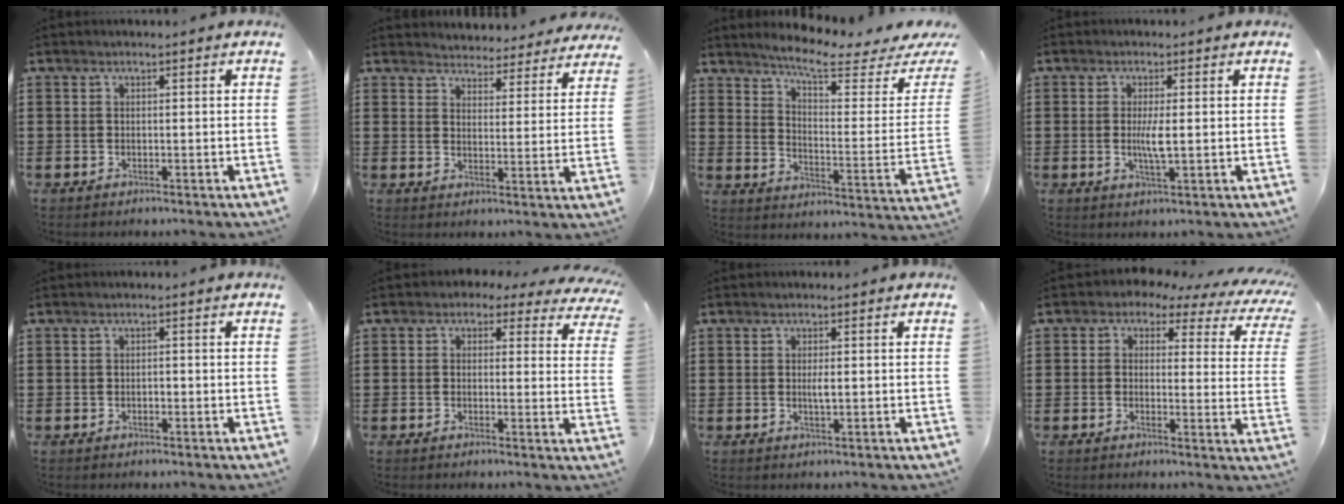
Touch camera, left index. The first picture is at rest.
{"total": 4.2, "force": [4.2, 0.4, -0.2], "torque": [-0.011, -0.031, 0.072]}
{"total": 6.5, "force": [5.2, 0.7, 3.8], "torque": [-0.084, -0.038, 0.080]}
{"total": 3.7, "force": [0.2, 0.5, 3.6], "torque": [-0.067, -0.002, 0.002]}
{"total": 0.7, "force": [-0.1, 0.3, 0.6], "torque": [-0.012, 0.000, -0.001]}
{"total": 2.0, "force": [1.2, 1.3, 1.0], "torque": [-0.029, 0.000, 0.019]}
{"total": 1.7, "force": [0.1, 0.3, 1.7], "torque": [-0.032, -0.002, 0.002]}
{"total": 2.5, "force": [1.5, 1.7, 1.2], "torque": [-0.038, -0.010, 0.019]}